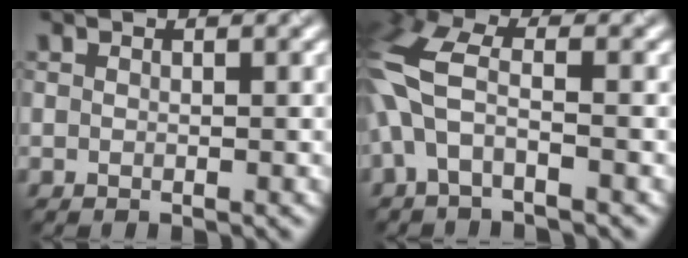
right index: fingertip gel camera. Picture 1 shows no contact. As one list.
[{"total": 4.9, "force": [-1.5, 2.0, 4.3], "torque": [-0.122, 0.019, -0.031]}]